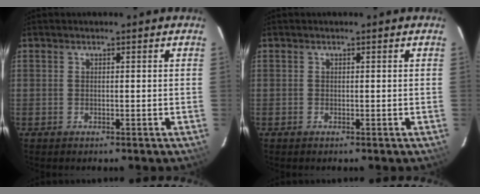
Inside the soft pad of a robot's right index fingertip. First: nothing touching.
{"total": 0.0}